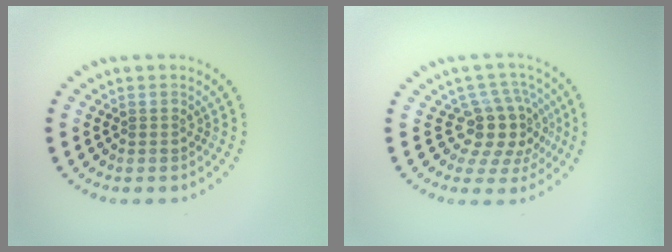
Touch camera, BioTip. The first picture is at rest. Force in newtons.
{"total": 4.5, "press": 3.4, "slide": 3.0}